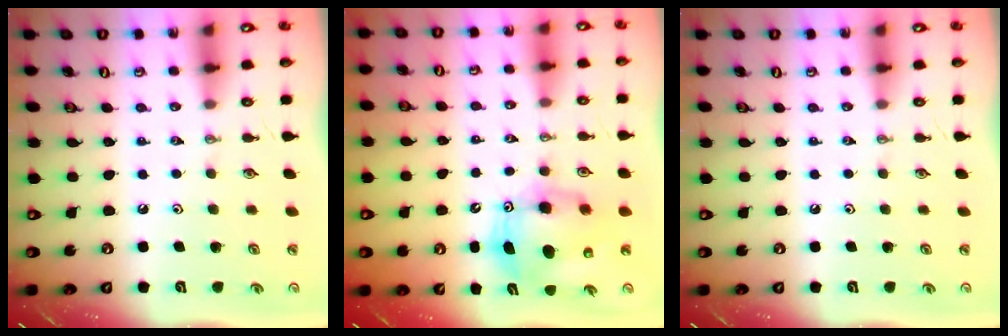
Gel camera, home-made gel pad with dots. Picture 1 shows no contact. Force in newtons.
{"total": 10.4, "press": 10.2, "slide": 2.2}
{"total": 0.0}